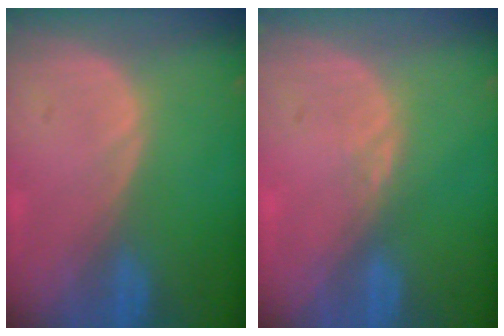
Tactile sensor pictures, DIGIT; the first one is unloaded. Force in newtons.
{"total": 1.1, "press": 1.0, "slide": 0.5}